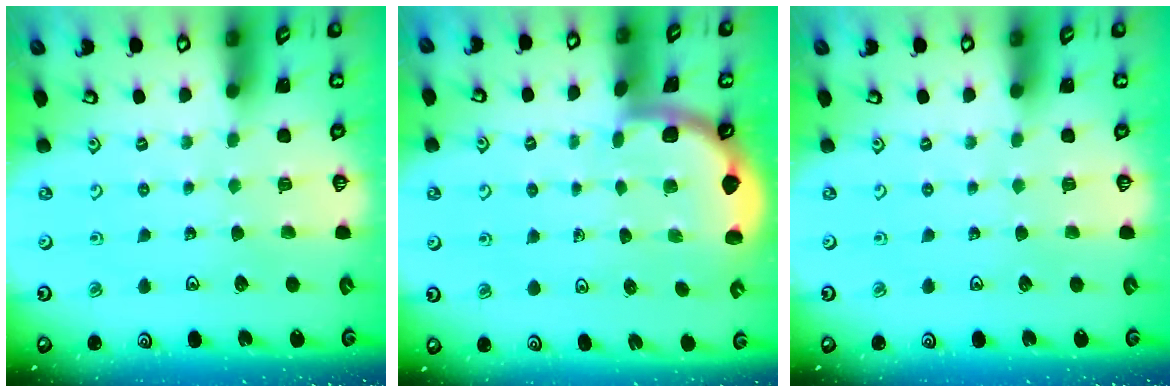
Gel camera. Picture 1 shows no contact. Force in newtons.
{"total": 1.7, "press": 1.7, "slide": 0.0}
{"total": 0.0}